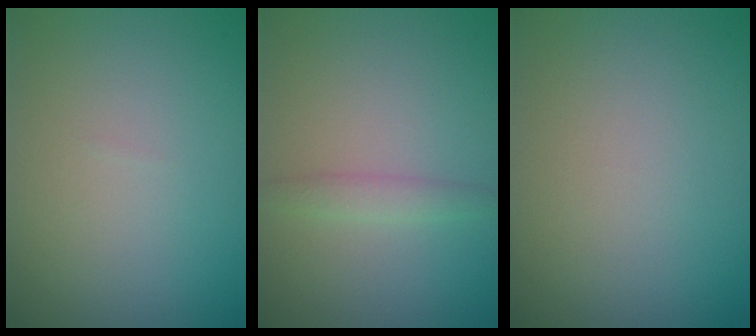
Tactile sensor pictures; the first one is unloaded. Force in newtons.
{"total": 1.4, "press": 1.4, "slide": 0.1}
{"total": 0.0}